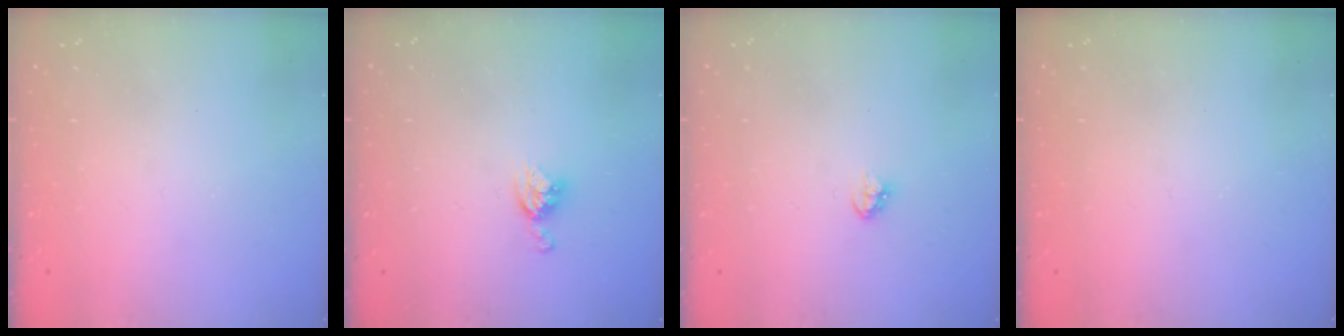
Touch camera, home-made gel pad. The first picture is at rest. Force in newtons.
{"total": 5.5, "press": 5.5, "slide": 0.1}
{"total": 3.4, "press": 3.4, "slide": 0.3}
{"total": 0.0}